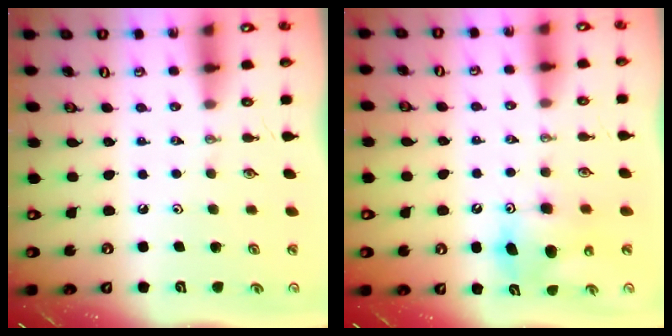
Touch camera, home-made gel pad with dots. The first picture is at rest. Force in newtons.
{"total": 8.4, "press": 8.4, "slide": 0.3}